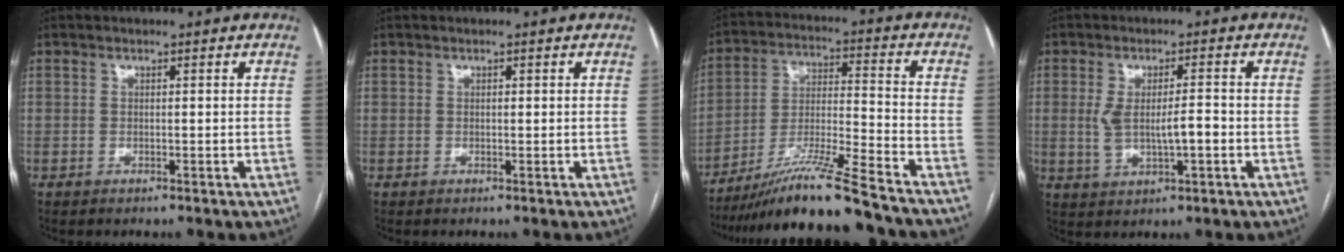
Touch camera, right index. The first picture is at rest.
{"total": 0.0}
{"total": 15.6, "force": [-12.9, -0.9, 8.6], "torque": [-0.162, -0.012, -0.227]}
{"total": 6.3, "force": [-0.6, 1.9, 6.0], "torque": [-0.116, 0.007, -0.001]}